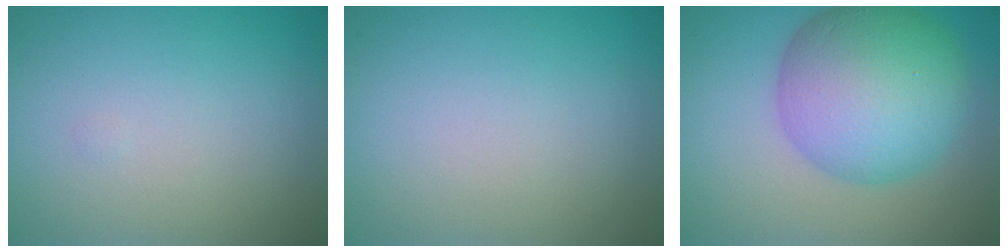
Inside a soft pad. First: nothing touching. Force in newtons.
{"total": 0.0}
{"total": 10.6, "press": 10.6, "slide": 0.2}